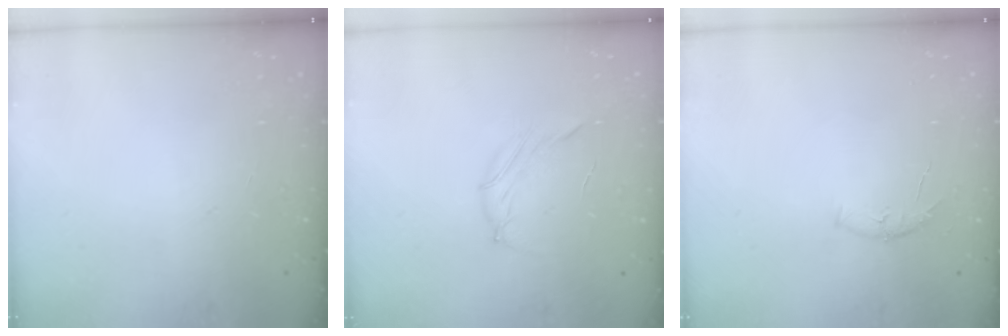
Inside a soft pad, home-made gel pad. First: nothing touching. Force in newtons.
{"total": 4.0, "press": 3.8, "slide": 1.0}
{"total": 5.6, "press": 5.5, "slide": 1.1}